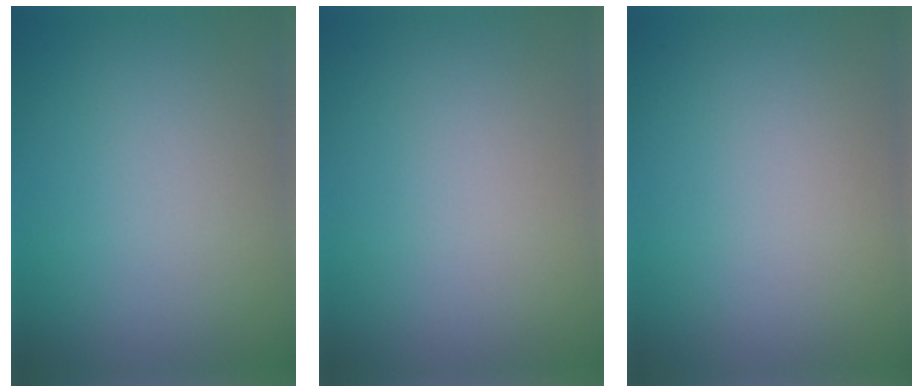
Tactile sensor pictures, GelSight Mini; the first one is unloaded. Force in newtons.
{"total": 0.0}
{"total": 0.0}